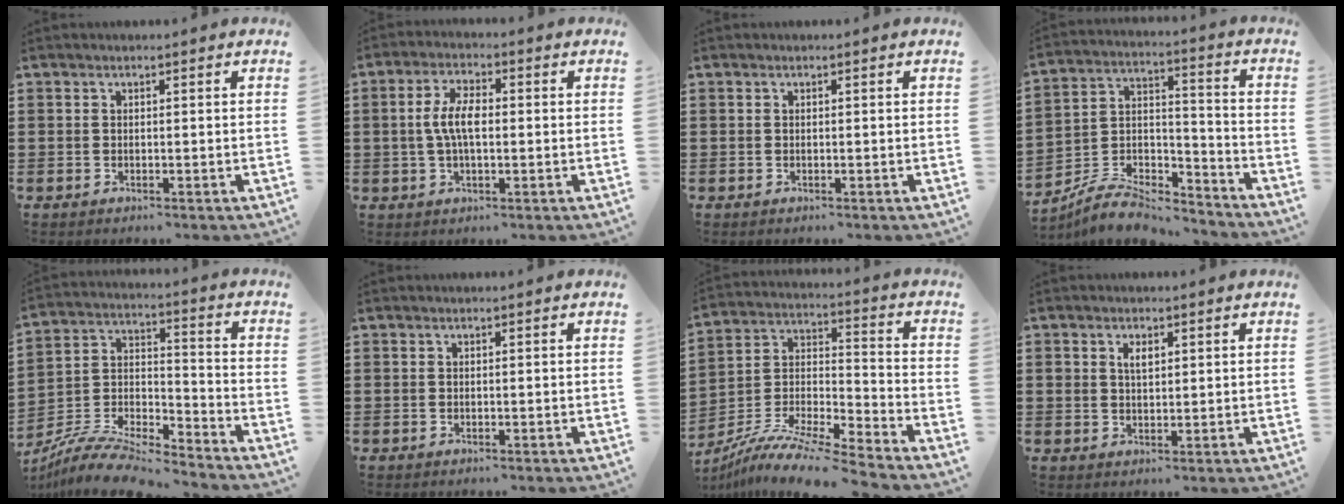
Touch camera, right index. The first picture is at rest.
{"total": 5.6, "force": [0.1, 2.1, 5.2], "torque": [-0.111, 0.002, -0.003]}
{"total": 0.0}
{"total": 7.8, "force": [-7.3, 2.1, 2.1], "torque": [-0.044, 0.014, -0.143]}
{"total": 9.2, "force": [-8.8, 0.9, 2.6], "torque": [-0.058, 0.004, -0.178]}
{"total": 0.0}
{"total": 10.2, "force": [-9.3, 0.2, 4.2], "torque": [-0.083, 0.003, -0.189]}
{"total": 2.2, "force": [0.9, 1.3, 1.5], "torque": [-0.032, 0.006, 0.017]}